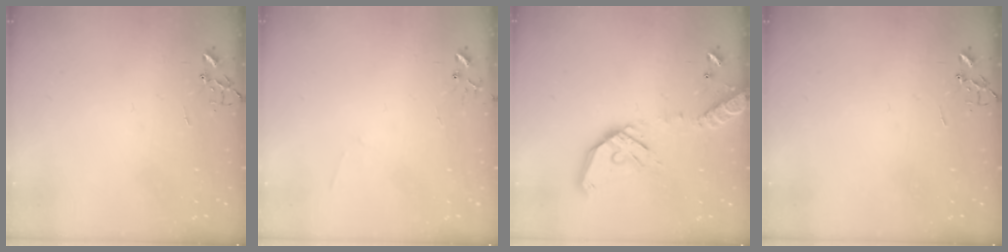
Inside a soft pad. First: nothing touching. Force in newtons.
{"total": 4.4, "press": 4.4, "slide": 0.4}
{"total": 15.4, "press": 15.1, "slide": 2.8}
{"total": 0.0}